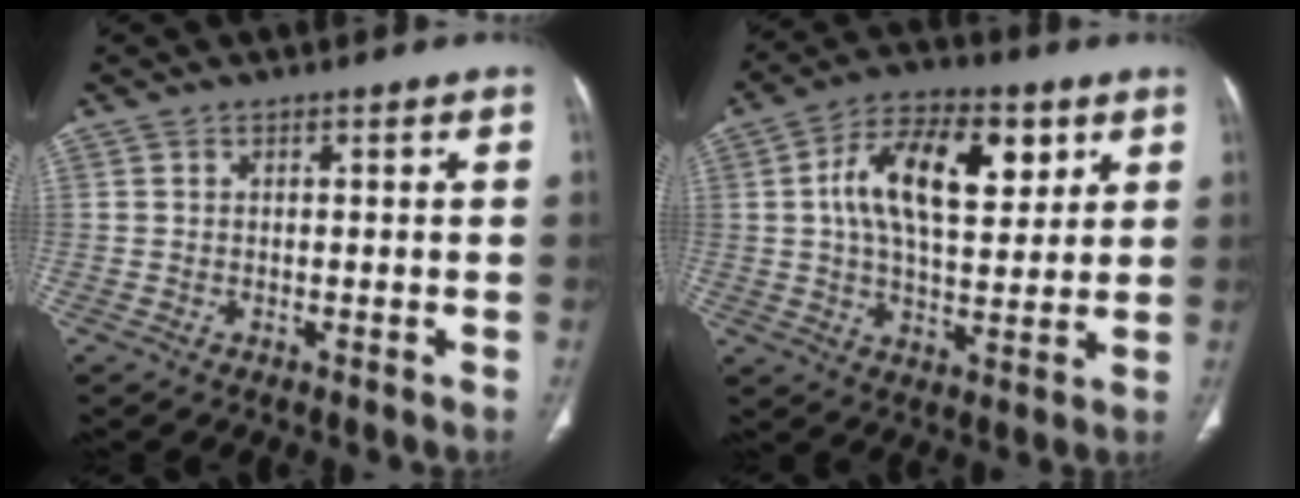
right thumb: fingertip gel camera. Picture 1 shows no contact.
{"total": 16.8, "force": [4.9, 8.9, 13.3], "torque": [-0.197, -0.001, 0.081]}